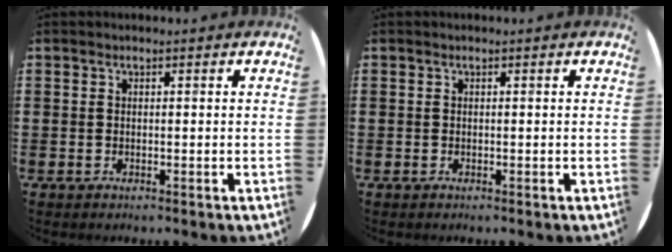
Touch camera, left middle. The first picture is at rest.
{"total": 0.0}